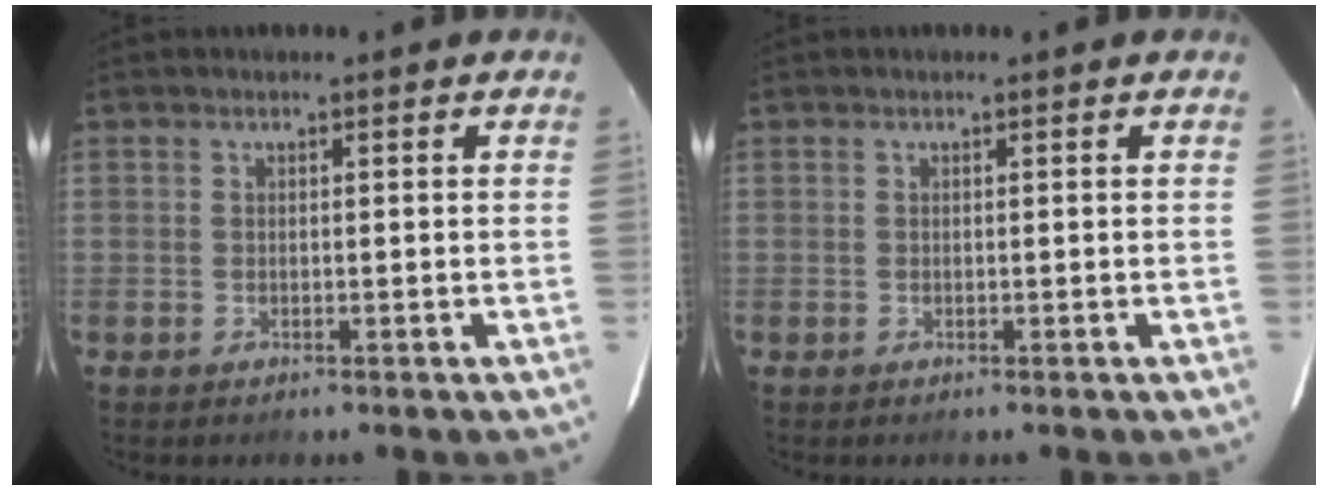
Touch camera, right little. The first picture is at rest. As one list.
[{"total": 0.0}]